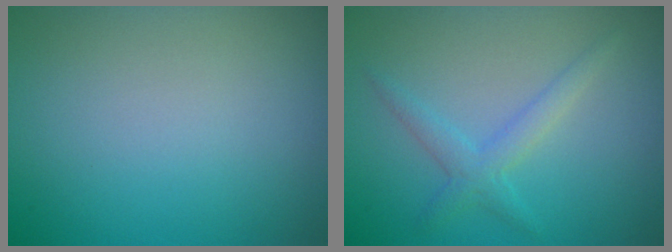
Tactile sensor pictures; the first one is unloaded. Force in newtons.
{"total": 2.2, "press": 2.2, "slide": 0.2}